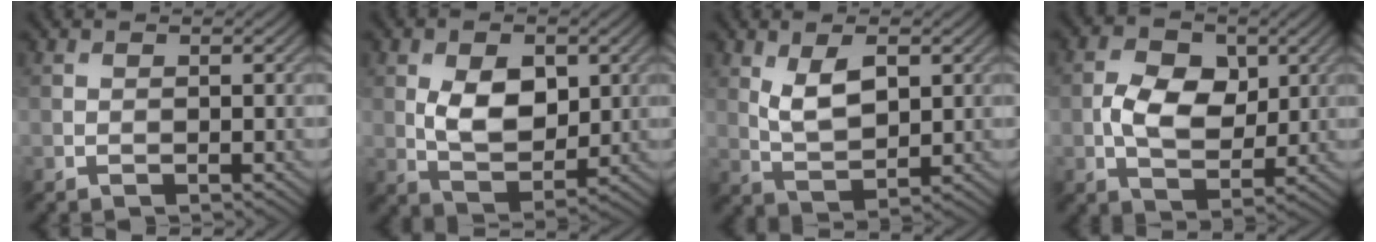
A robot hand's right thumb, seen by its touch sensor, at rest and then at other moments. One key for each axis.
{"total": 7.6, "fx": 1.2, "fy": 4.7, "fz": 5.8, "tx": -0.107, "ty": -0.004, "tz": 0.025}
{"total": 5.8, "fx": 2.0, "fy": 2.9, "fz": 4.7, "tx": -0.097, "ty": -0.004, "tz": 0.041}
{"total": 7.1, "fx": 0.6, "fy": 4.7, "fz": 5.4, "tx": -0.100, "ty": 0.000, "tz": 0.007}